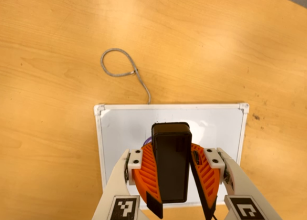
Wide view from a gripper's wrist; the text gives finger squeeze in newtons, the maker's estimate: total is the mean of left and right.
{"total": 11.2, "left": 10.7, "right": 11.8}